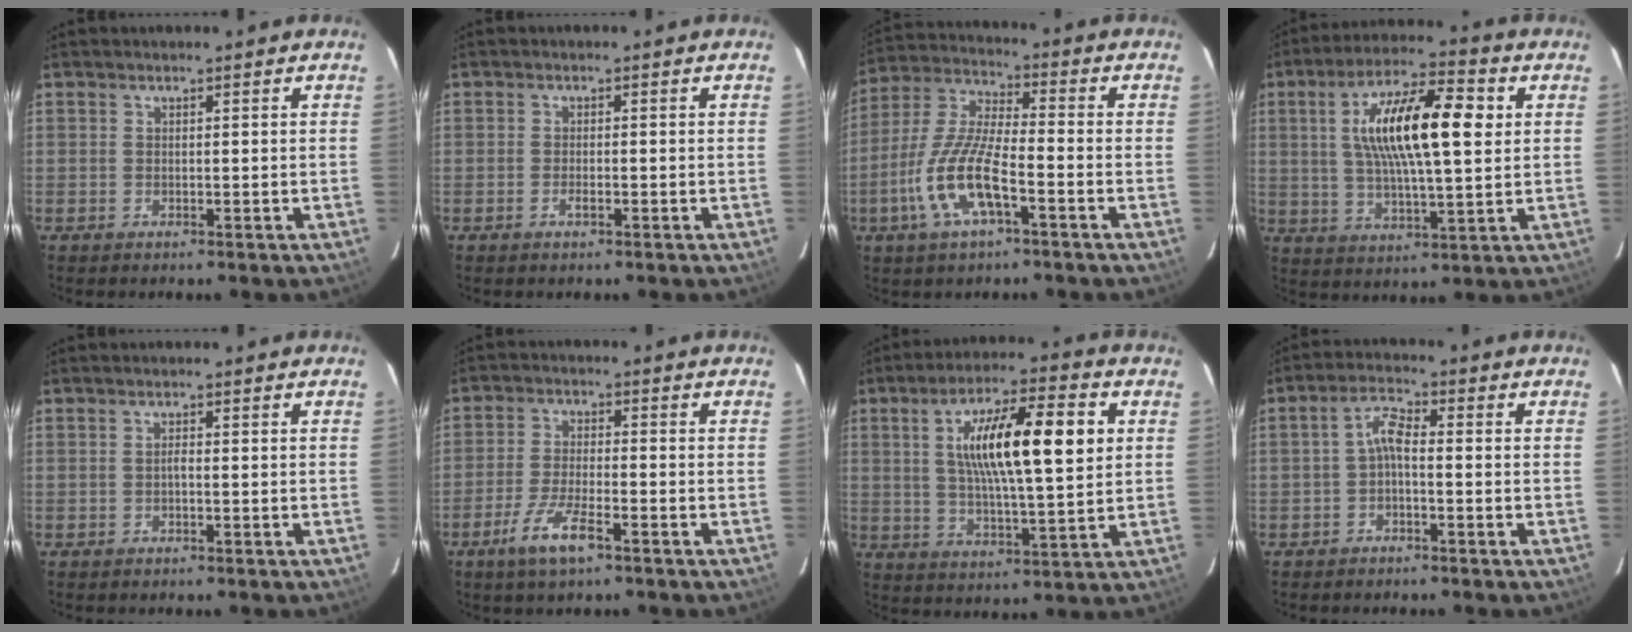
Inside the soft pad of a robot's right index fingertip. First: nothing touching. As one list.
[{"total": 1.2, "force": [-0.7, 0.2, 1.0], "torque": [-0.021, 0.001, -0.014]}, {"total": 13.0, "force": [-5.6, 3.1, 11.3], "torque": [-0.245, -0.004, -0.112]}, {"total": 16.3, "force": [3.7, 4.1, 15.4], "torque": [-0.275, 0.020, 0.062]}, {"total": 0.6, "force": [-0.2, -0.4, 0.5], "torque": [-0.008, 0.002, -0.005]}, {"total": 7.4, "force": [-4.5, 1.5, 5.7], "torque": [-0.128, -0.009, -0.087]}, {"total": 16.1, "force": [3.8, 3.2, 15.4], "torque": [-0.263, 0.015, 0.065]}, {"total": 3.3, "force": [-1.2, 0.7, 3.0], "torque": [-0.067, 0.011, -0.026]}]